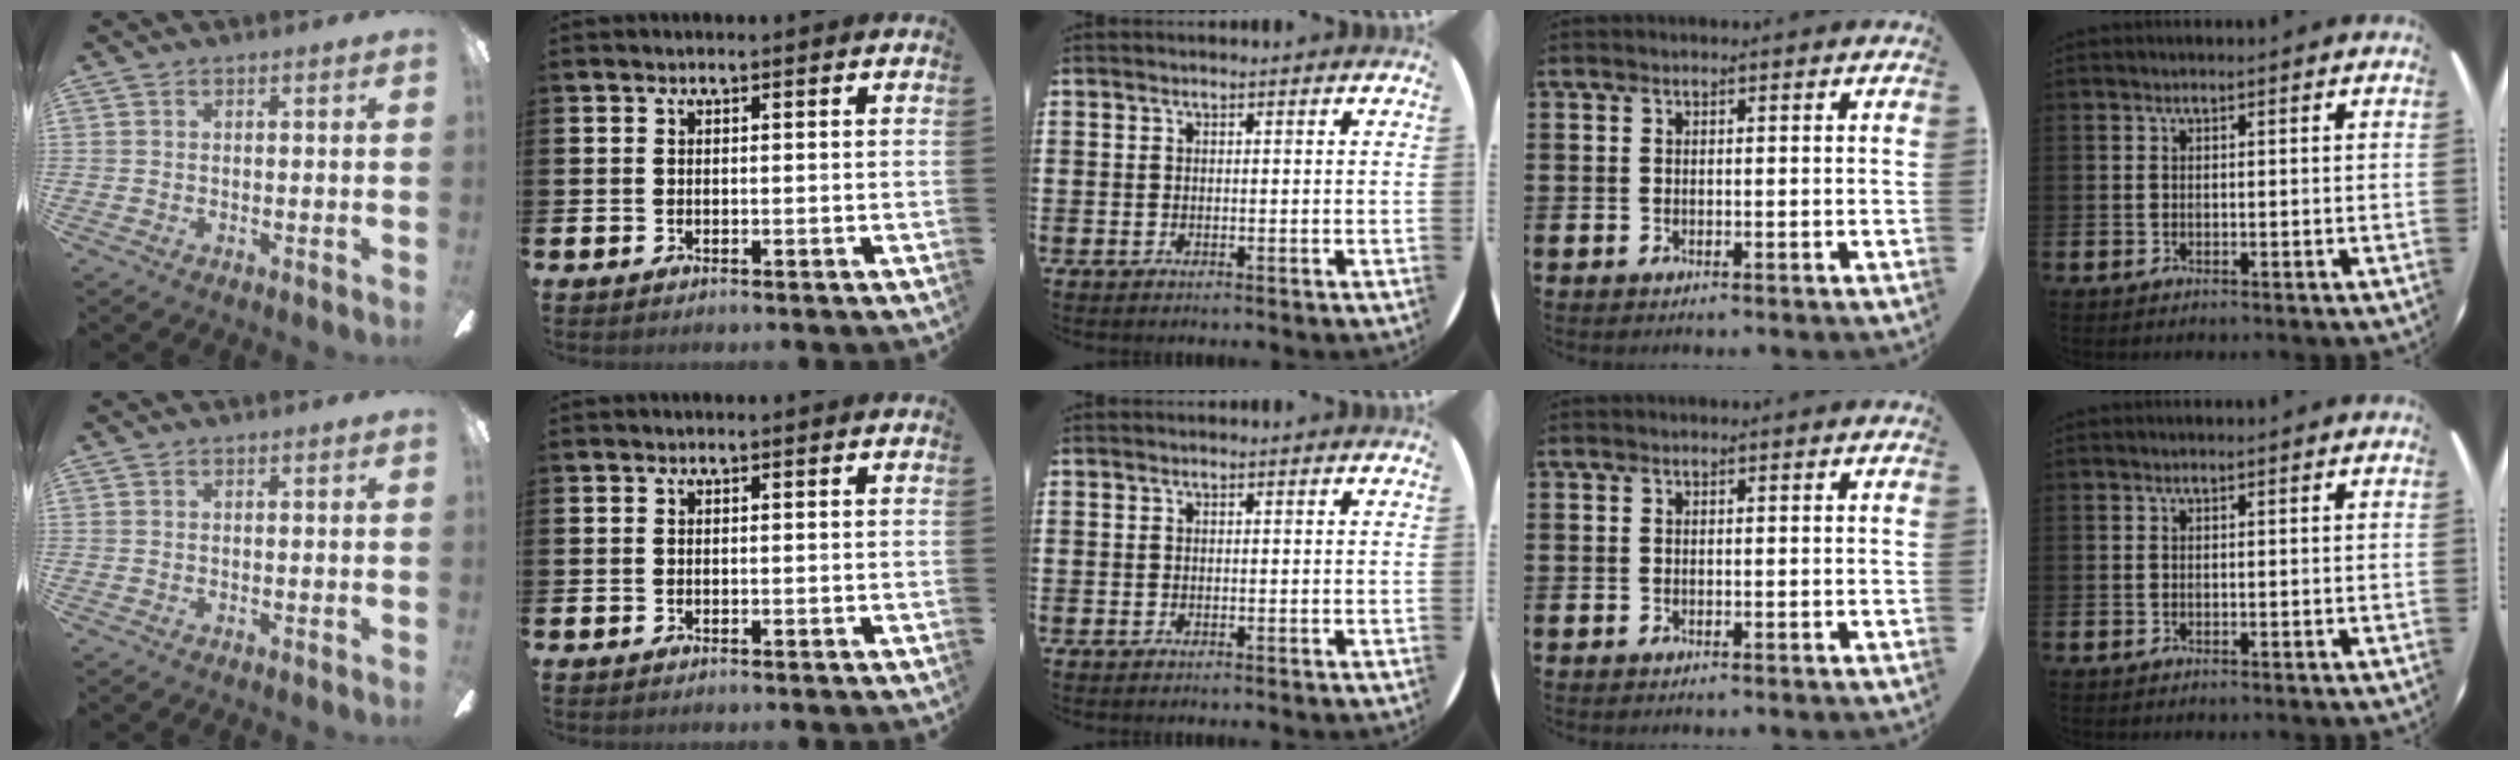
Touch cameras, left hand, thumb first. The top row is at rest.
{}